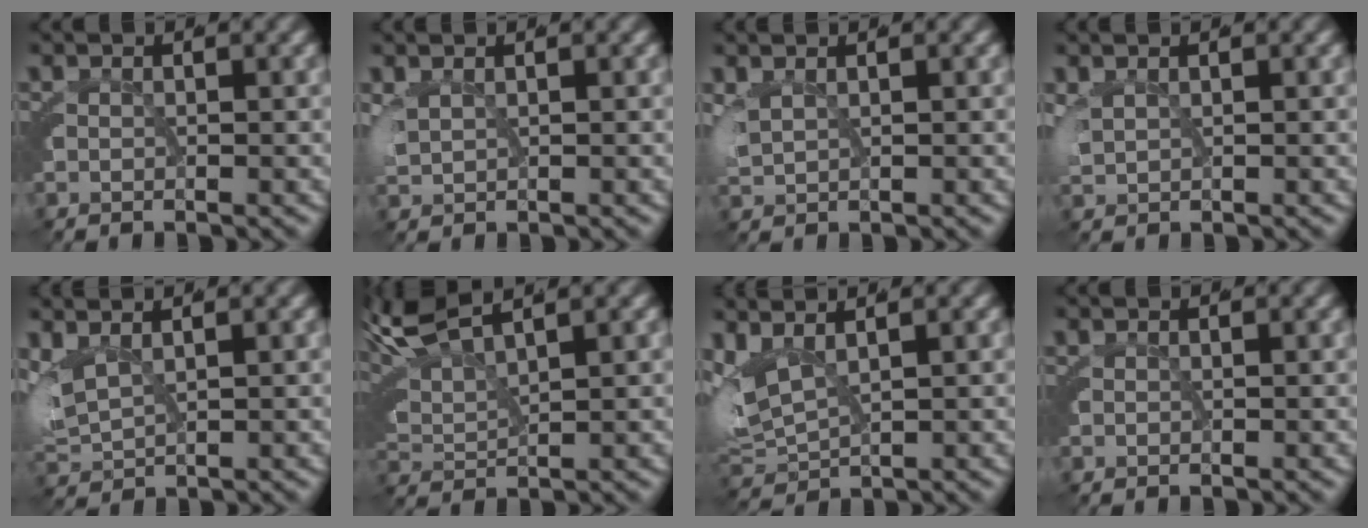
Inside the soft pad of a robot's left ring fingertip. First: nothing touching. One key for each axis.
{"total": 2.1, "fx": 1.0, "fy": 1.2, "fz": 1.3, "tx": -0.038, "ty": -0.004, "tz": 0.026}
{"total": 2.5, "fx": 1.2, "fy": 1.5, "fz": 1.5, "tx": -0.044, "ty": -0.005, "tz": 0.028}
{"total": 2.1, "fx": 1.1, "fy": 1.3, "fz": 1.2, "tx": -0.038, "ty": -0.004, "tz": 0.026}
{"total": 5.0, "fx": 1.3, "fy": 3.6, "fz": 3.2, "tx": -0.090, "ty": -0.011, "tz": 0.031}
{"total": 6.8, "fx": 4.6, "fy": 3.2, "fz": 4.0, "tx": -0.100, "ty": 0.012, "tz": 0.072}
{"total": 6.8, "fx": 1.2, "fy": 5.3, "fz": 4.2, "tx": -0.124, "ty": -0.016, "tz": 0.027}
{"total": 0.0}